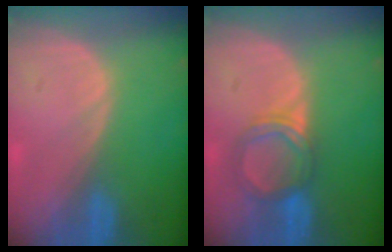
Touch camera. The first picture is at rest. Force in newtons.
{"total": 4.7, "press": 4.4, "slide": 1.7}